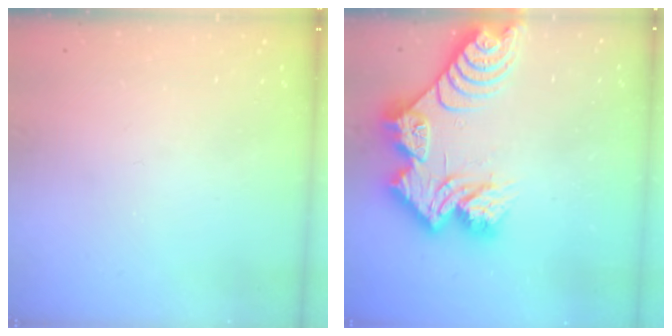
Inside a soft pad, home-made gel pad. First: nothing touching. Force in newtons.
{"total": 17.3, "press": 17.2, "slide": 1.7}